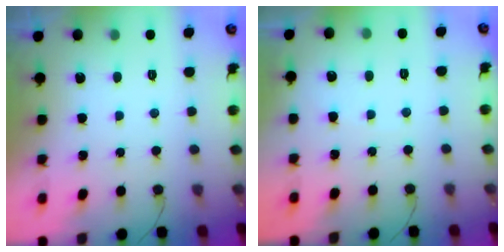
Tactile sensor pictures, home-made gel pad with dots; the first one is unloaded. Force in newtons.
{"total": 2.7, "press": 2.7, "slide": 0.3}